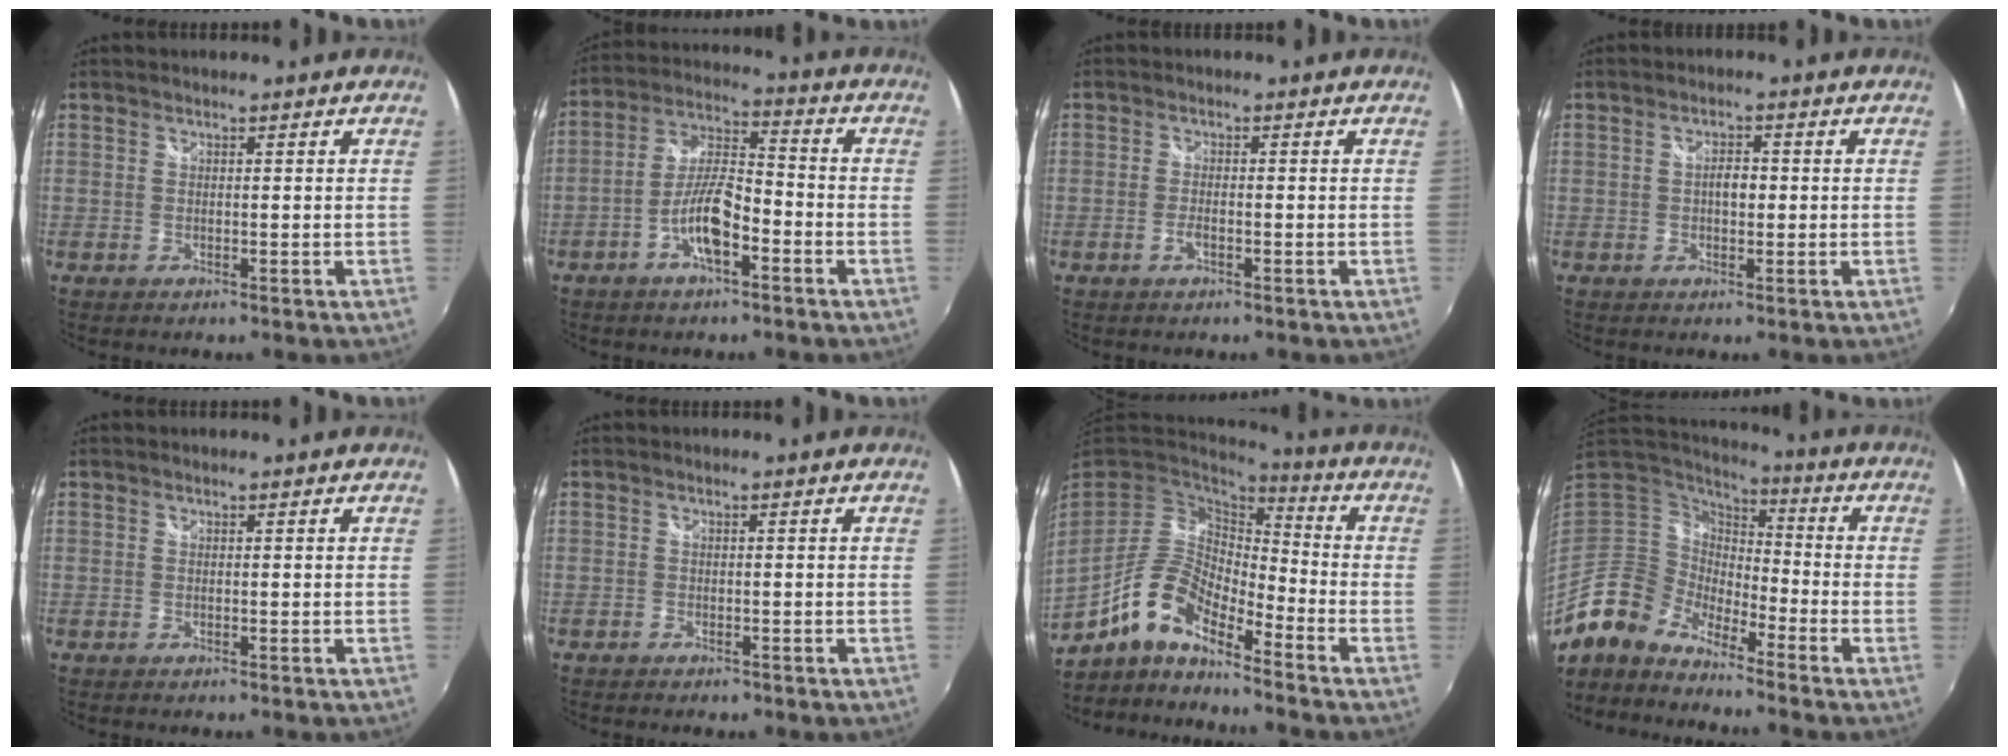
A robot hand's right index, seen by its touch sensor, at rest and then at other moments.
{"total": 9.4, "force": [-4.5, 2.9, 7.7], "torque": [-0.163, 0.010, -0.082]}
{"total": 1.9, "force": [-0.9, 0.6, 1.5], "torque": [-0.036, 0.000, -0.018]}
{"total": 2.6, "force": [-0.1, 1.5, 2.1], "torque": [-0.035, 0.004, -0.003]}
{"total": 0.0}
{"total": 1.5, "force": [-1.1, 0.9, 0.5], "torque": [-0.012, -0.005, -0.018]}
{"total": 11.8, "force": [-7.9, 3.9, 7.8], "torque": [-0.153, 0.002, -0.157]}
{"total": 10.2, "force": [-8.2, 5.3, 3.0], "torque": [-0.061, 0.011, -0.174]}